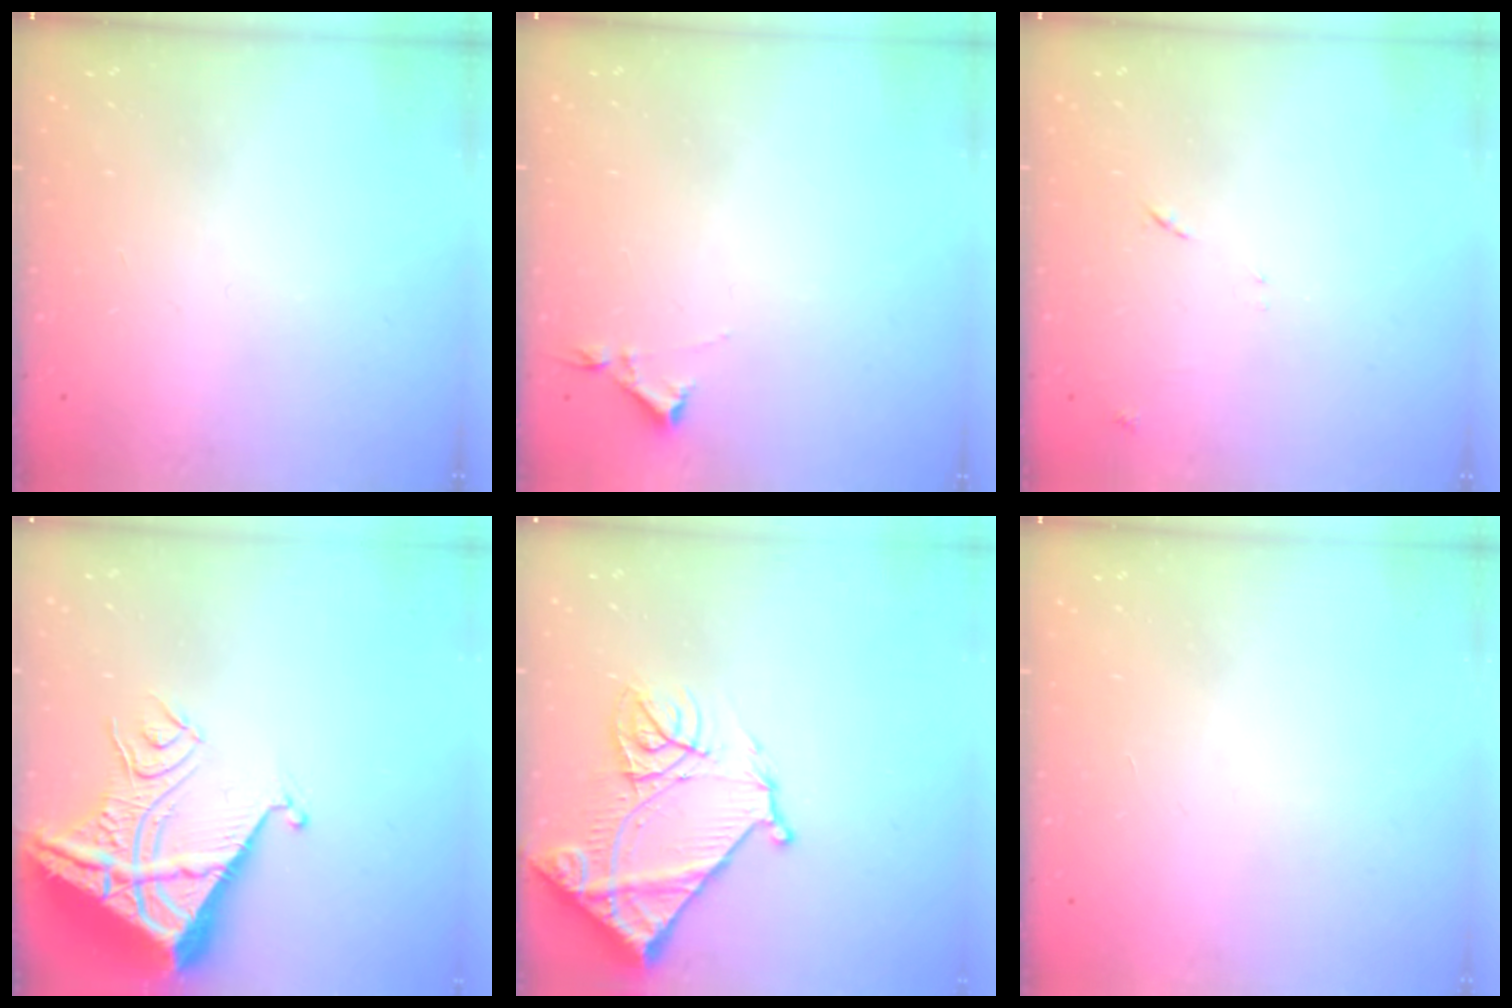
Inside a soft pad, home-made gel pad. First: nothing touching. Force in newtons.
{"total": 2.9, "press": 2.9, "slide": 0.5}
{"total": 8.5, "press": 8.5, "slide": 0.7}
{"total": 11.5, "press": 11.5, "slide": 1.2}
{"total": 17.7, "press": 17.6, "slide": 1.9}
{"total": 1.6, "press": 1.6, "slide": 0.1}